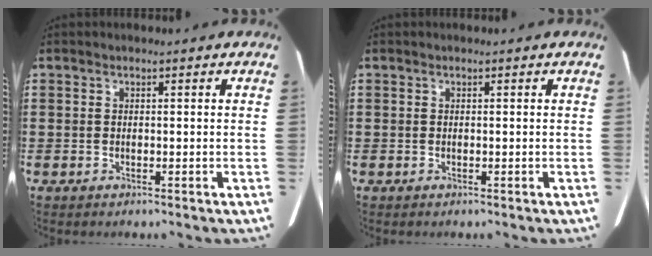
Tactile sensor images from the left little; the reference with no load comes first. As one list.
[{"total": 0.0}]